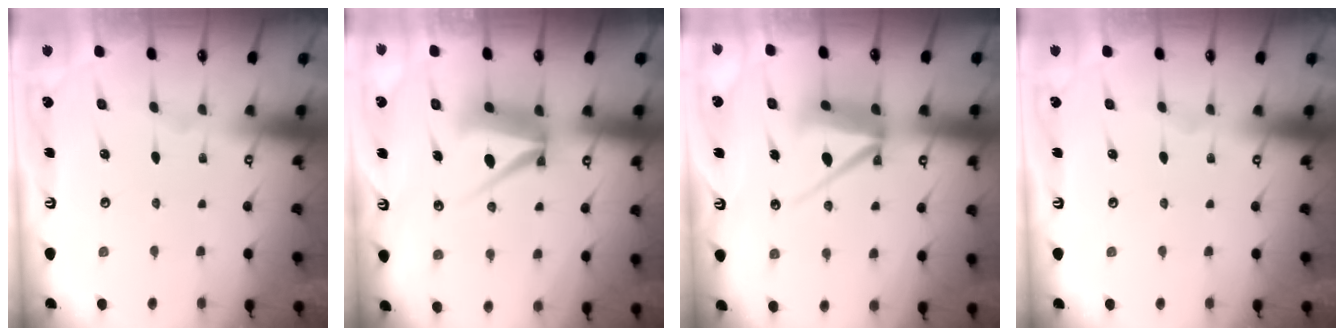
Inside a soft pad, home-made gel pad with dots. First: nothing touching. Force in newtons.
{"total": 9.6, "press": 9.5, "slide": 1.3}
{"total": 10.8, "press": 10.7, "slide": 1.6}
{"total": 0.0}